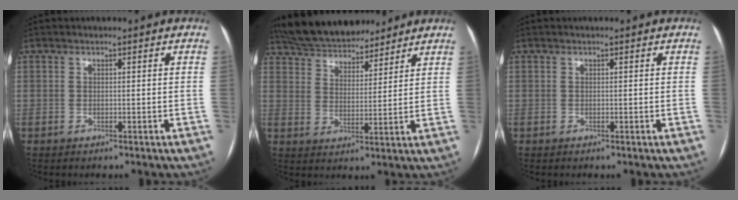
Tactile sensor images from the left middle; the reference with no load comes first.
{"total": 14.0, "force": [12.6, 3.9, 4.7], "torque": [-0.081, 0.023, 0.210]}
{"total": 0.0}